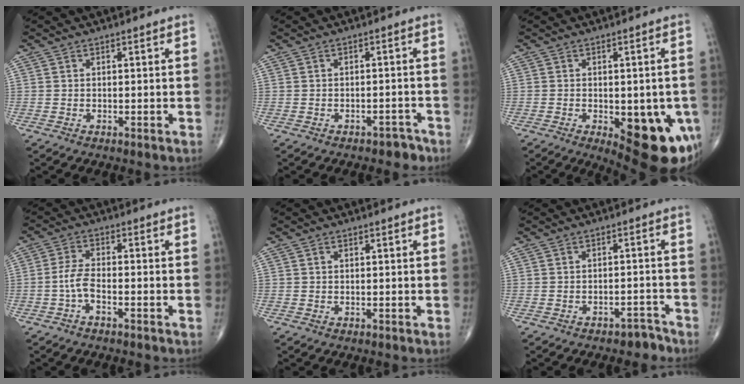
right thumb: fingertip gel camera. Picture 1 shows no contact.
{"total": 3.0, "force": [-2.4, 1.7, 0.9], "torque": [-0.004, 0.021, -0.026]}
{"total": 15.5, "force": [-5.4, 6.4, 13.1], "torque": [-0.111, 0.000, -0.049]}
{"total": 4.3, "force": [-1.7, 1.5, 3.6], "torque": [-0.083, 0.017, -0.036]}
{"total": 0.7, "force": [0.3, 0.5, 0.4], "torque": [-0.005, -0.001, 0.005]}
{"total": 3.4, "force": [-2.8, 1.8, 0.8], "torque": [-0.004, 0.028, -0.034]}